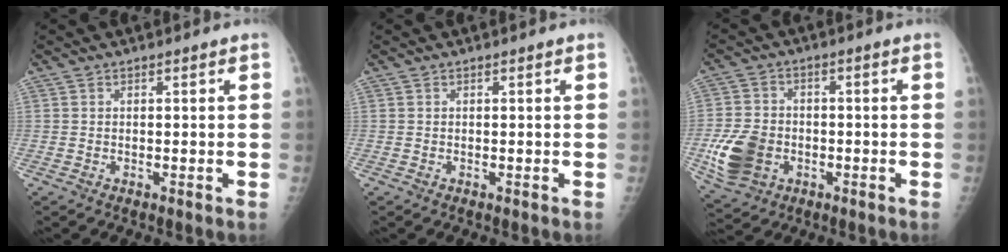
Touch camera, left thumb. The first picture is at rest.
{"total": 0.0}
{"total": 10.6, "force": [-2.8, 8.0, 6.4], "torque": [-0.117, 0.008, -0.048]}